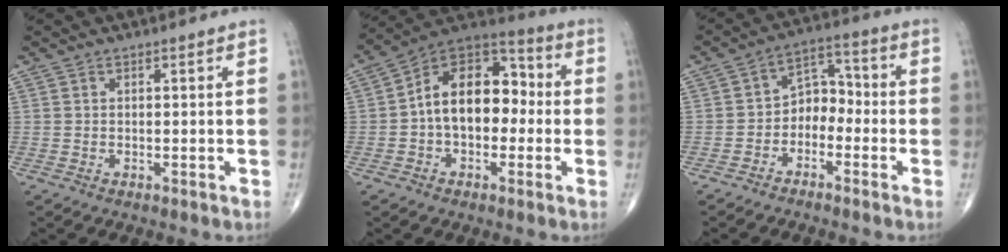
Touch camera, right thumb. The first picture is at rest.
{"total": 15.5, "force": [-0.6, 10.1, 11.8], "torque": [-0.152, 0.048, -0.025]}
{"total": 6.6, "force": [-2.5, 4.8, 3.8], "torque": [-0.032, 0.044, -0.059]}